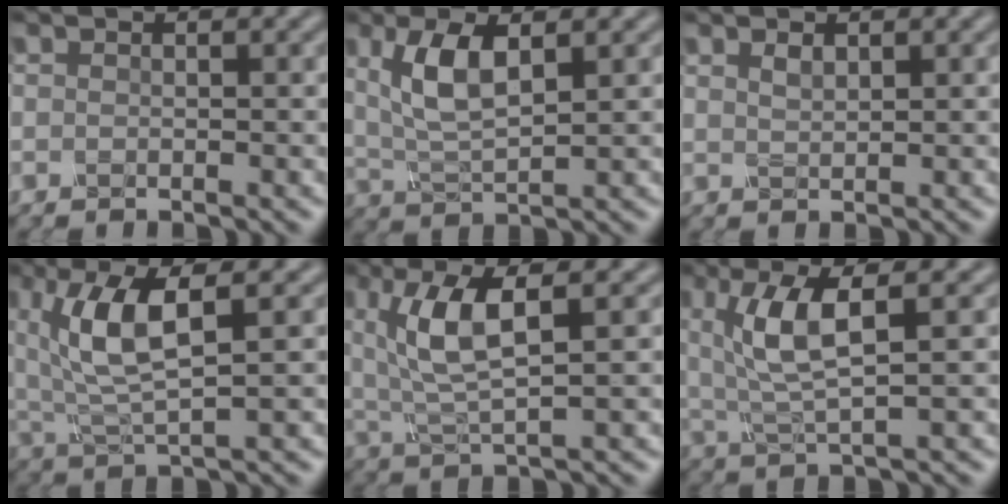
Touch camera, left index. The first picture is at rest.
{"total": 4.9, "force": [1.8, 1.6, 4.3], "torque": [-0.096, 0.003, 0.036]}
{"total": 1.0, "force": [0.8, 0.3, 0.5], "torque": [-0.016, 0.004, 0.019]}
{"total": 6.5, "force": [2.0, 1.9, 5.9], "torque": [-0.127, 0.006, 0.040]}
{"total": 5.8, "force": [1.9, 1.5, 5.3], "torque": [-0.112, 0.006, 0.039]}
{"total": 5.4, "force": [1.6, 1.2, 5.0], "torque": [-0.106, 0.005, 0.036]}